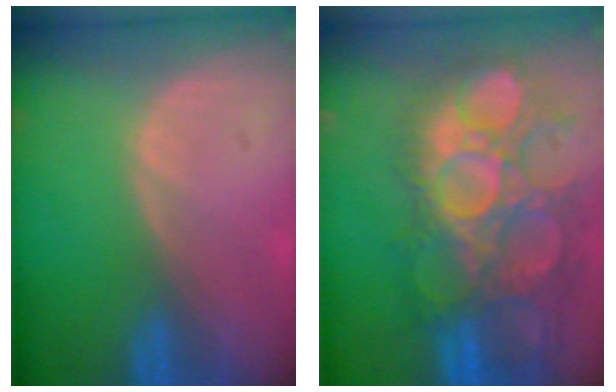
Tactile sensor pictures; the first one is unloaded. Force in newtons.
{"total": 13.8, "press": 12.5, "slide": 5.8}